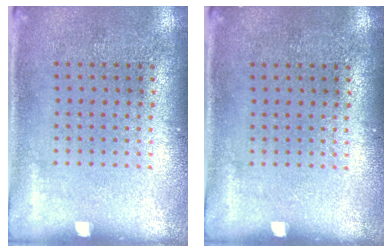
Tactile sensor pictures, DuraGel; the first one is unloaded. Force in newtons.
{"total": 0.0}